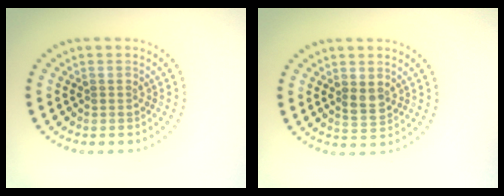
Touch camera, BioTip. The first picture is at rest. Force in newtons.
{"total": 1.7, "press": 1.7, "slide": 0.3}